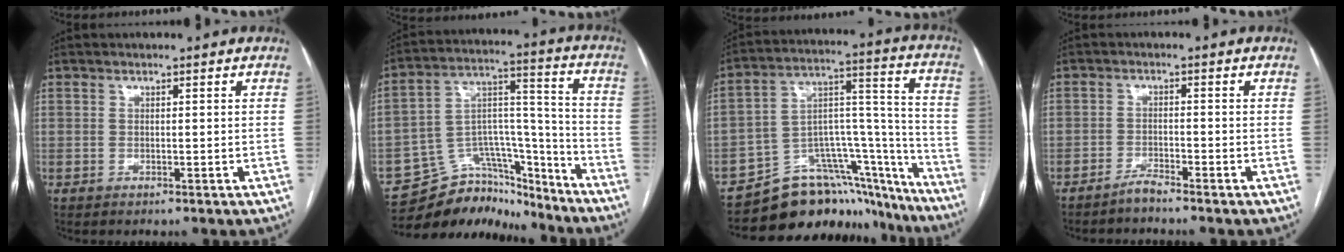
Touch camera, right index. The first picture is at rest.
{"total": 16.5, "force": [-14.8, 6.2, 3.7], "torque": [-0.048, 0.062, -0.235]}
{"total": 20.3, "force": [-17.3, 8.6, 6.0], "torque": [-0.059, 0.079, -0.253]}
{"total": 2.0, "force": [-1.9, -0.3, 0.5], "torque": [-0.009, -0.004, -0.039]}